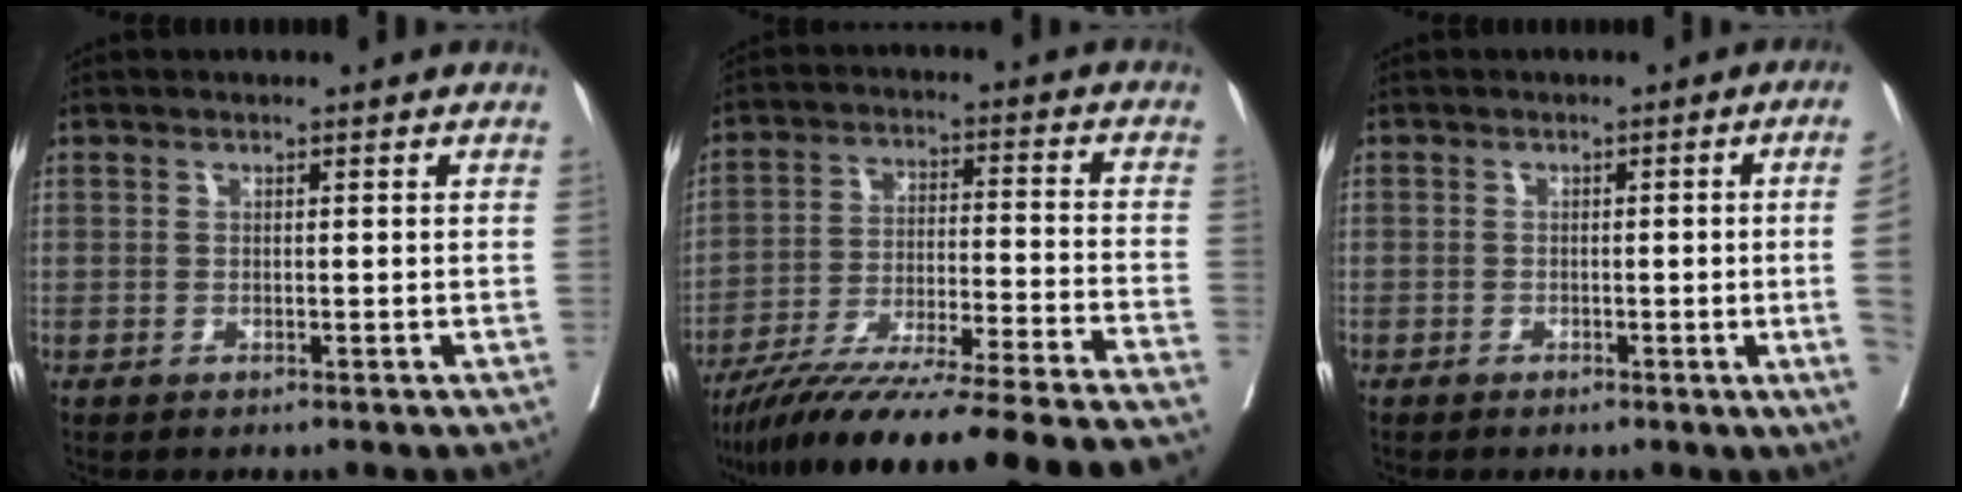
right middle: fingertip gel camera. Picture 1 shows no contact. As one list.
[{"total": 26.7, "force": [-23.6, -1.4, 12.4], "torque": [-0.150, -0.059, -0.354]}, {"total": 5.8, "force": [-0.9, -1.9, 5.4], "torque": [-0.048, -0.010, -0.015]}]